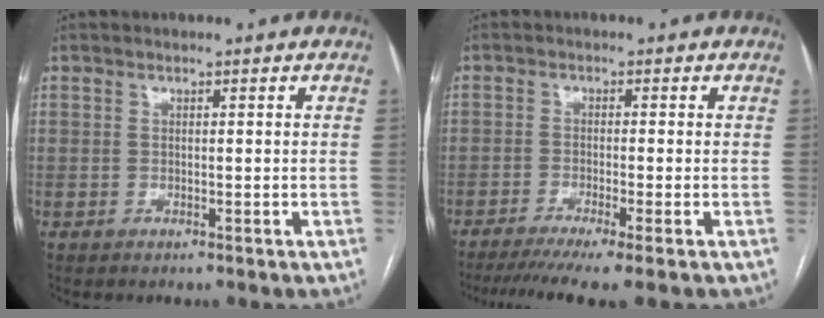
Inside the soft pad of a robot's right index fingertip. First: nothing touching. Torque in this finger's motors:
{"motor_torque": [1.17, -0.91, 0.41, 0.09]}